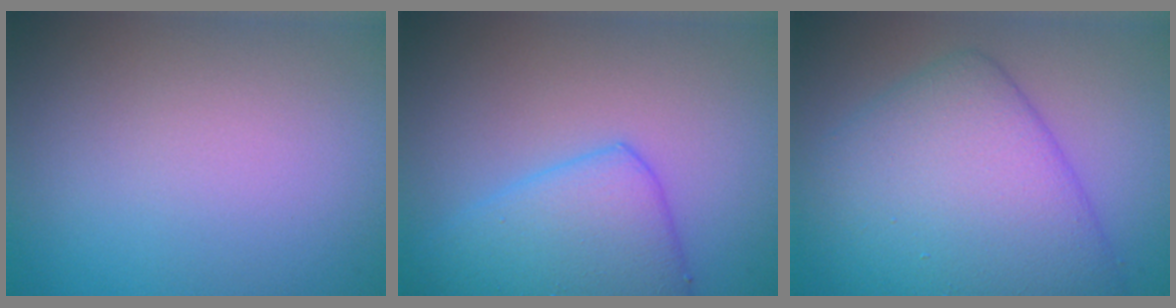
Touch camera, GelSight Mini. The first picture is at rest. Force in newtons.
{"total": 5.4, "press": 5.4, "slide": 0.3}
{"total": 8.9, "press": 8.9, "slide": 0.2}